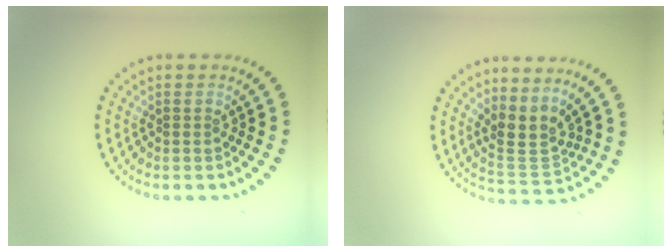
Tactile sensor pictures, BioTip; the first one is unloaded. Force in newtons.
{"total": 3.2, "press": 2.4, "slide": 2.2}